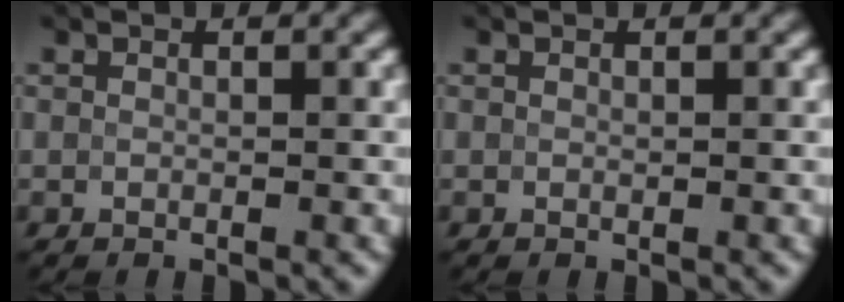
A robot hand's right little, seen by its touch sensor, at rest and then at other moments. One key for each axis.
{"total": 0.0}